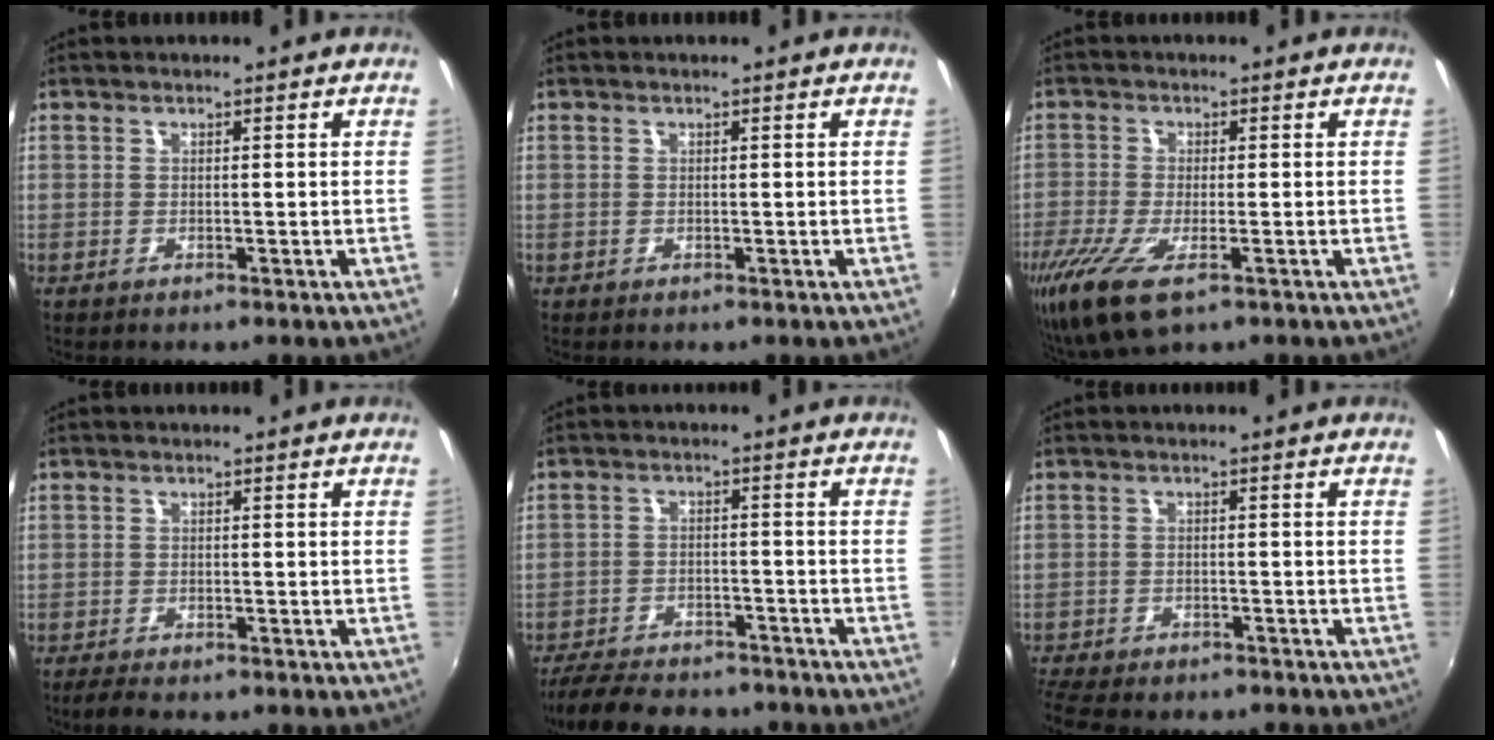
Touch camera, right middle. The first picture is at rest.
{"total": 0.0}
{"total": 9.8, "force": [-5.3, 3.3, 7.5], "torque": [-0.169, -0.040, -0.095]}
{"total": 3.3, "force": [-2.7, 1.1, 1.6], "torque": [-0.041, -0.015, -0.050]}
{"total": 15.3, "force": [-12.7, 5.5, 6.4], "torque": [-0.146, -0.015, -0.186]}
{"total": 10.4, "force": [-9.0, 3.2, 4.1], "torque": [-0.107, -0.032, -0.142]}